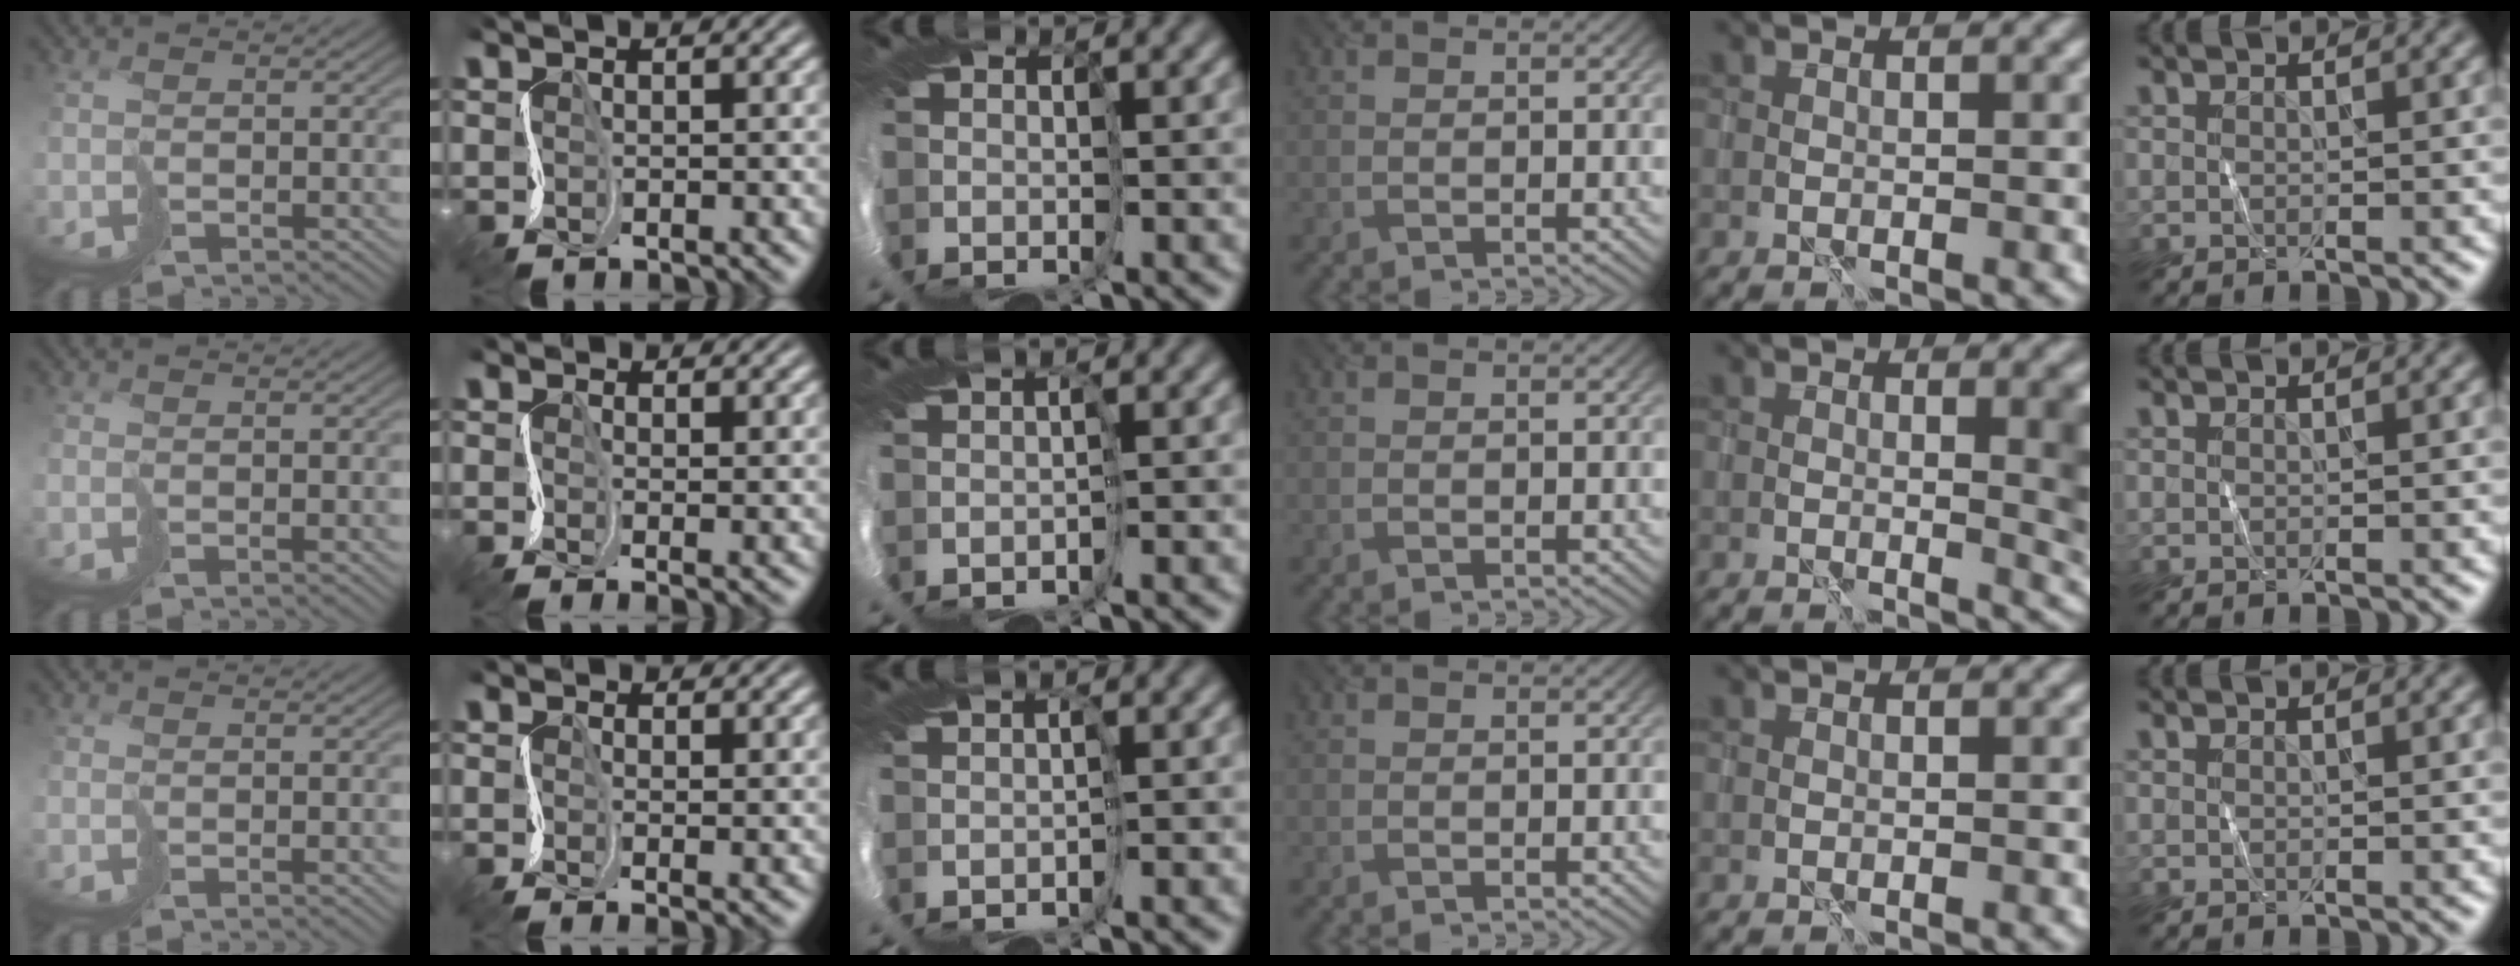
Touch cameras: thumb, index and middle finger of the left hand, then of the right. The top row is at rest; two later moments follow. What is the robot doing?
{"motion": "cut", "object": "tissue"}